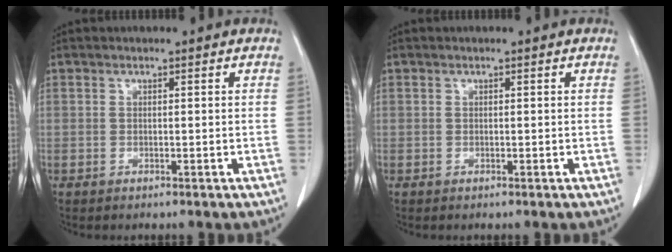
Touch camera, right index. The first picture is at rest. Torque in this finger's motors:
{"motor_torque": [0.00, 0.00, 0.00, 0.00]}